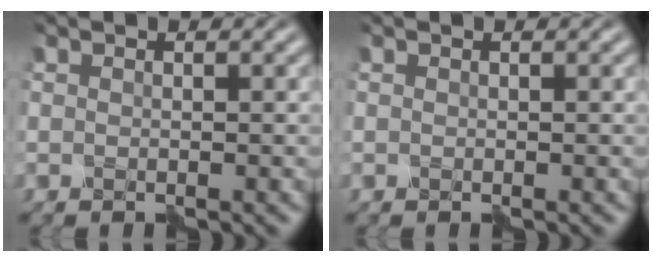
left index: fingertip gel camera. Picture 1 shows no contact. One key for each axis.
{"total": 0.0}